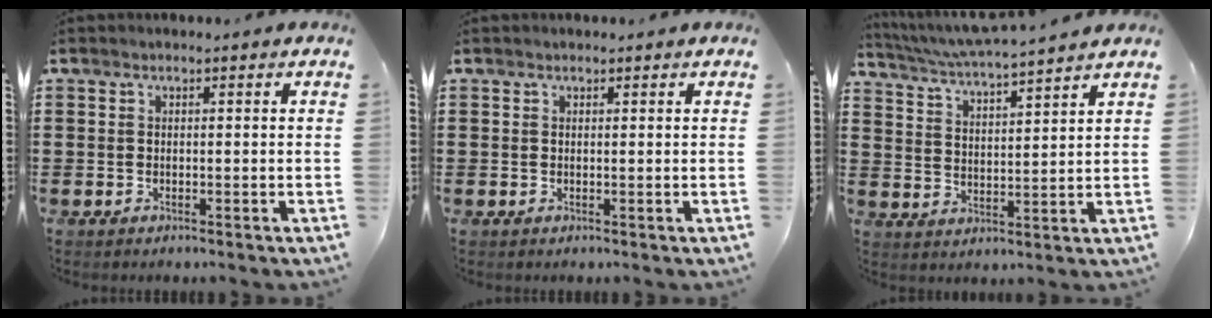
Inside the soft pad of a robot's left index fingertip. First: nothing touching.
{"total": 0.6, "force": [0.5, 0.3, 0.2], "torque": [-0.005, 0.002, 0.010]}
{"total": 4.7, "force": [4.4, -0.5, 1.4], "torque": [-0.047, -0.031, 0.073]}